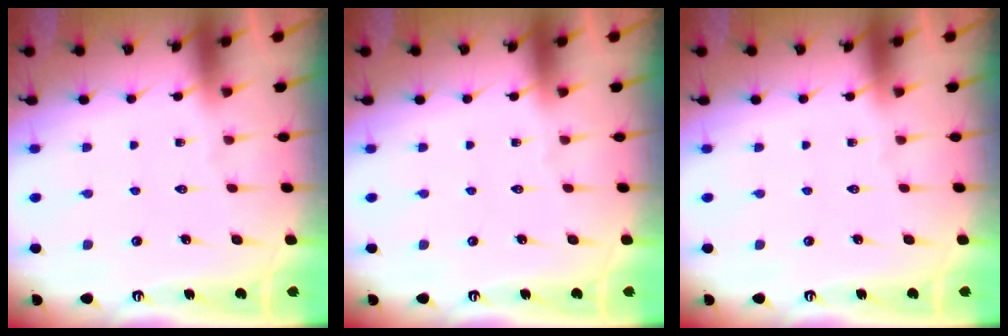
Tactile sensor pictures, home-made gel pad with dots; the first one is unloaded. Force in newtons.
{"total": 0.0}
{"total": 0.0}